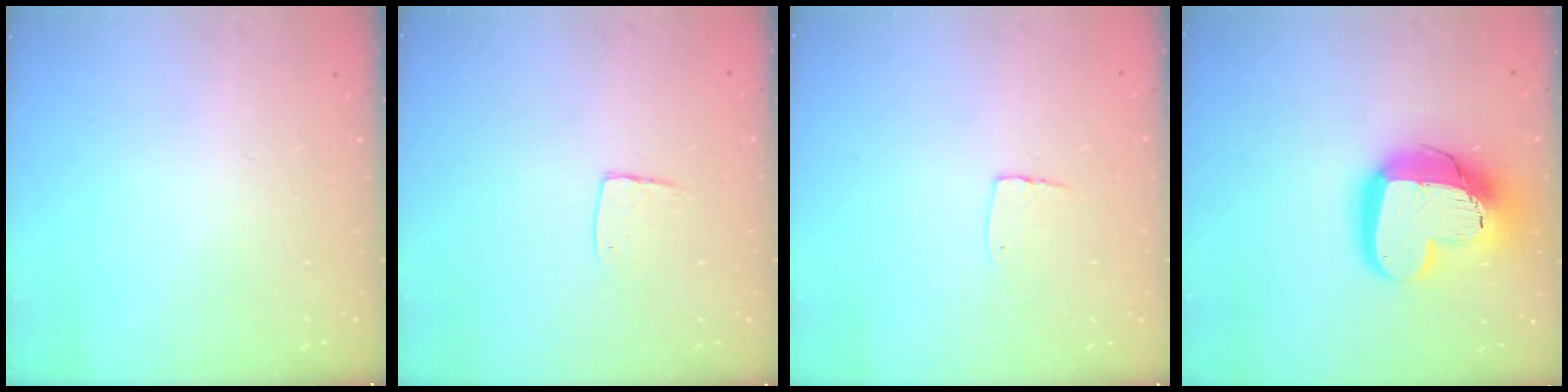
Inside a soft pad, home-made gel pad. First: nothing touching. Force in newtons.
{"total": 5.9, "press": 5.9, "slide": 0.4}
{"total": 5.3, "press": 5.3, "slide": 0.4}
{"total": 19.5, "press": 19.5, "slide": 1.6}